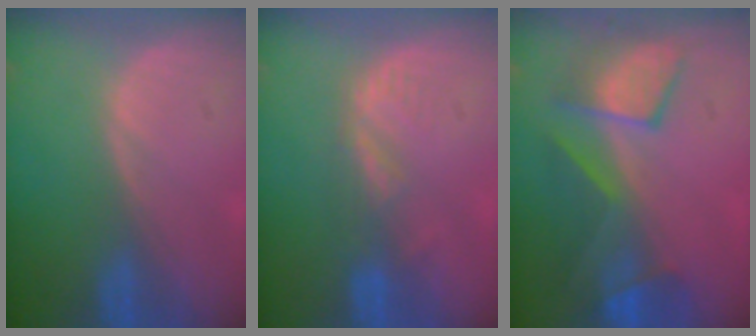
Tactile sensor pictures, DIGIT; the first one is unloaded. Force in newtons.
{"total": 3.6, "press": 3.1, "slide": 1.8}
{"total": 8.7, "press": 8.2, "slide": 2.8}